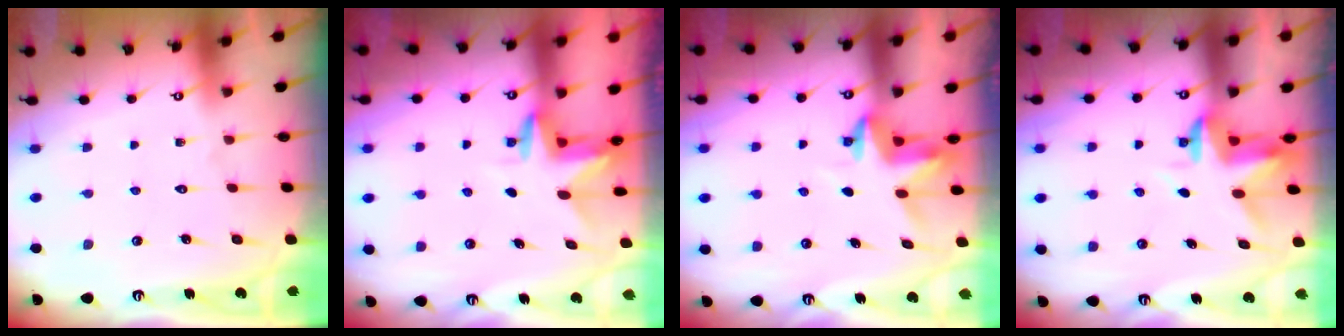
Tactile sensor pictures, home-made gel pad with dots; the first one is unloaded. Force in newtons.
{"total": 3.1, "press": 3.0, "slide": 0.3}
{"total": 3.9, "press": 3.8, "slide": 0.3}
{"total": 3.4, "press": 3.4, "slide": 0.4}